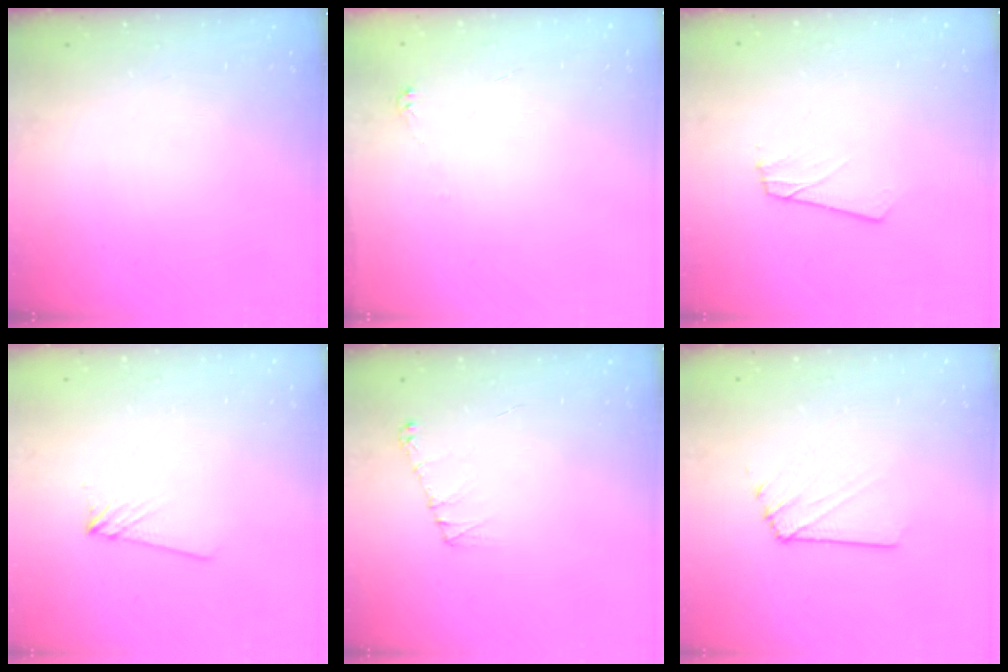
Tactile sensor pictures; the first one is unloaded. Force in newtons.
{"total": 2.5, "press": 2.5, "slide": 0.3}
{"total": 1.8, "press": 1.8, "slide": 0.1}
{"total": 5.0, "press": 5.0, "slide": 0.8}
{"total": 5.4, "press": 5.3, "slide": 0.7}
{"total": 2.9, "press": 2.8, "slide": 0.5}